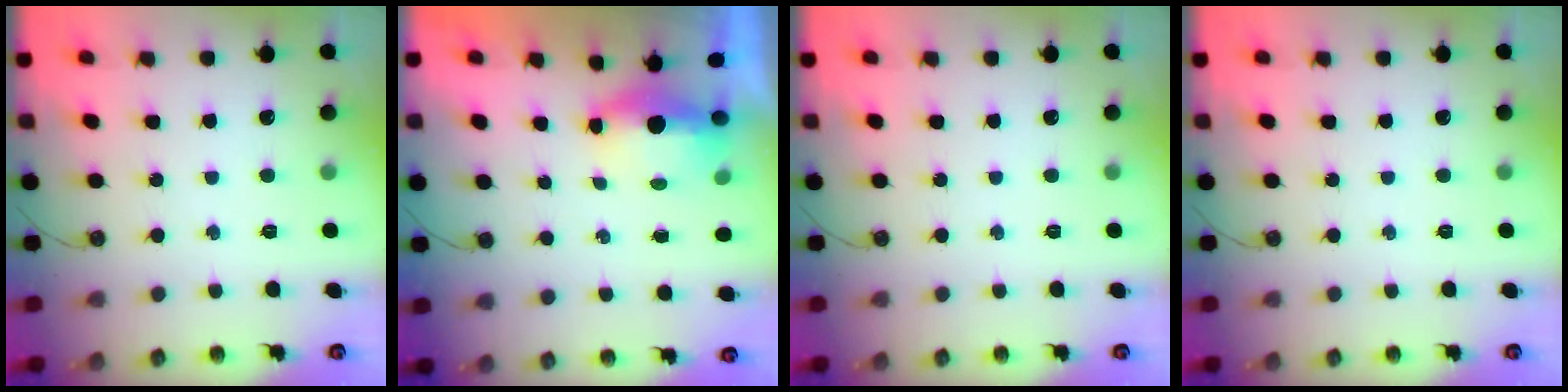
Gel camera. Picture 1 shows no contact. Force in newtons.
{"total": 12.8, "press": 6.2, "slide": 11.2}
{"total": 0.0}
{"total": 0.0}